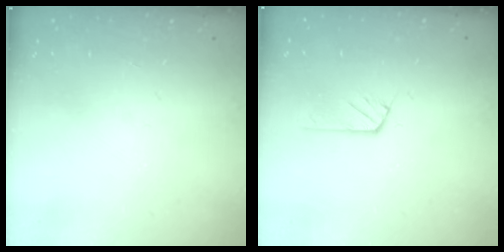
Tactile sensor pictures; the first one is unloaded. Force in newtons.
{"total": 3.1, "press": 3.1, "slide": 0.1}